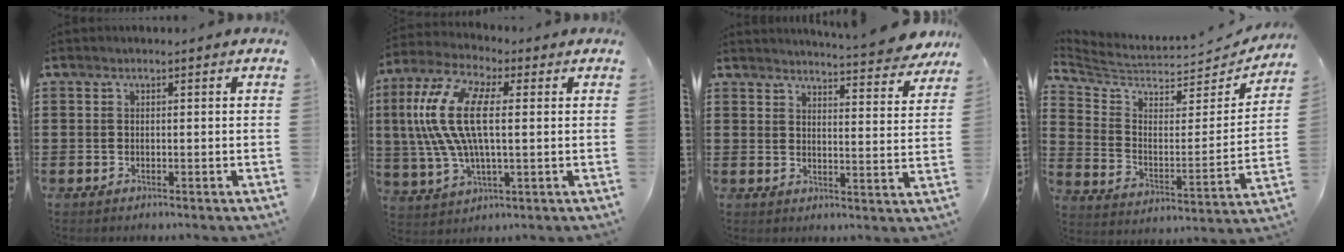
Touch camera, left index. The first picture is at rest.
{"total": 13.7, "force": [2.4, 5.7, 12.2], "torque": [-0.281, -0.004, 0.036]}
{"total": 5.1, "force": [4.9, -0.5, 1.4], "torque": [-0.030, -0.035, 0.082]}
{"total": 5.1, "force": [4.5, 1.7, 1.8], "torque": [-0.065, -0.041, 0.075]}